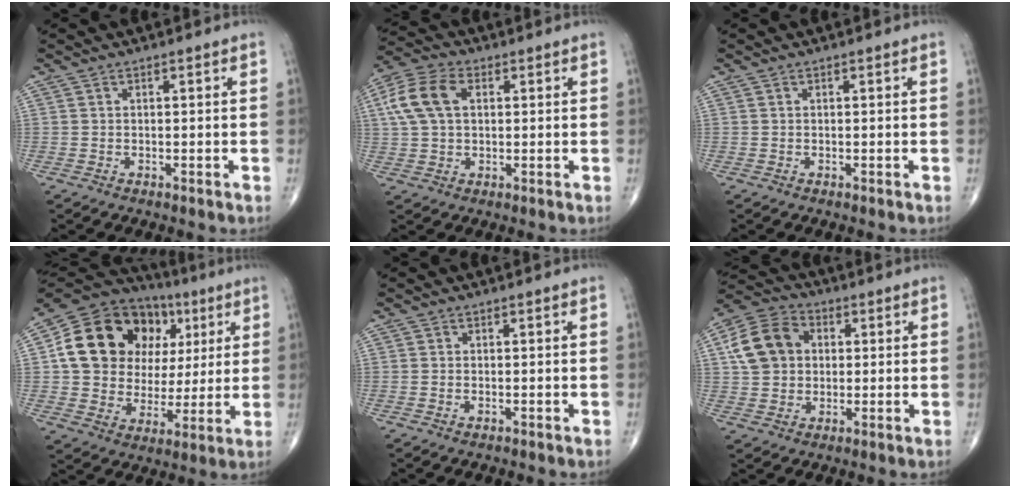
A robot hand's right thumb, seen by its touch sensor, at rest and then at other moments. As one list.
[{"total": 10.0, "force": [2.4, 6.4, 7.3], "torque": [-0.152, 0.020, 0.041]}, {"total": 0.0}, {"total": 22.0, "force": [5.6, 17.4, 12.3], "torque": [-0.168, 0.027, 0.102]}, {"total": 0.6, "force": [-0.2, 0.3, 0.4], "torque": [-0.010, 0.003, -0.004]}, {"total": 11.7, "force": [2.1, 9.3, 6.7], "torque": [-0.110, 0.015, 0.028]}]